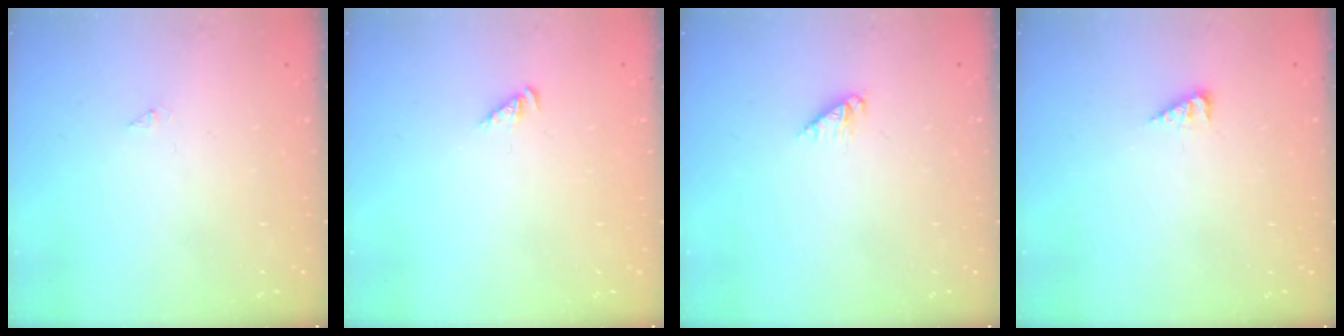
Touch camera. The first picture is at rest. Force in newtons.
{"total": 2.3, "press": 2.2, "slide": 0.4}
{"total": 3.0, "press": 3.0, "slide": 0.4}
{"total": 2.4, "press": 2.4, "slide": 0.4}